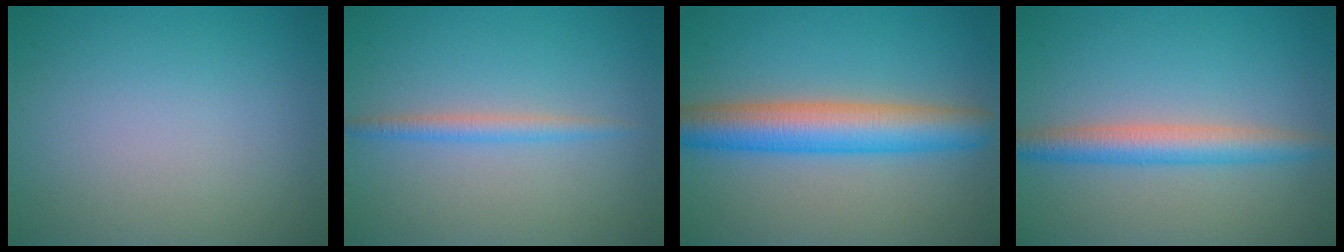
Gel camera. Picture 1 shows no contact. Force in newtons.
{"total": 1.7, "press": 1.7, "slide": 0.1}
{"total": 6.6, "press": 6.6, "slide": 0.1}
{"total": 3.6, "press": 3.6, "slide": 0.1}